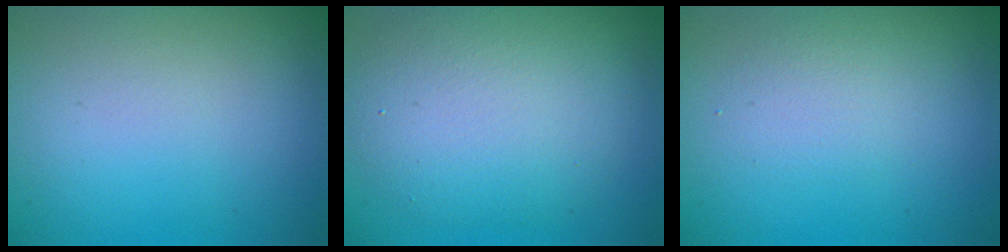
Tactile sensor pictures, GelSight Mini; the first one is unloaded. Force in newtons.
{"total": 7.5, "press": 7.5, "slide": 0.2}
{"total": 2.0, "press": 2.0, "slide": 0.0}